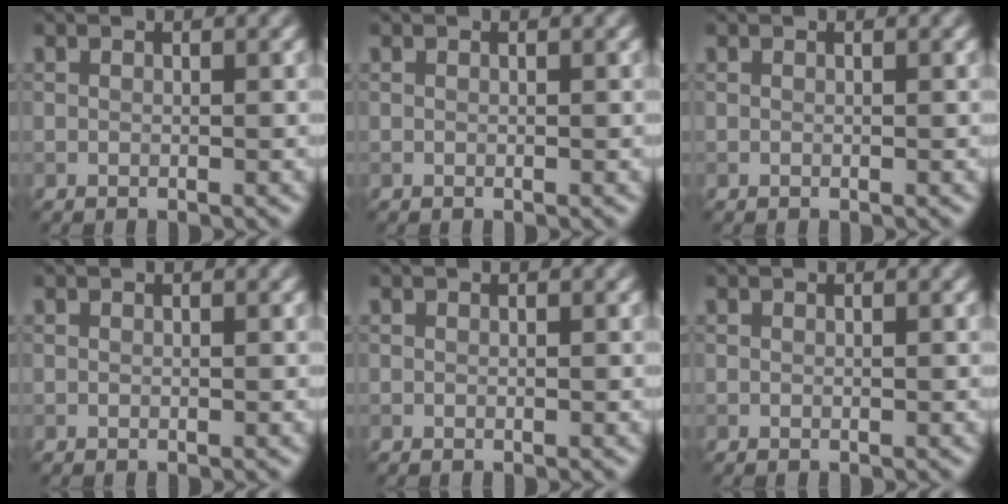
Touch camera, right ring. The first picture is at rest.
{"total": 0.0}
{"total": 0.0}
{"total": 0.0}
{"total": 0.0}
{"total": 0.0}